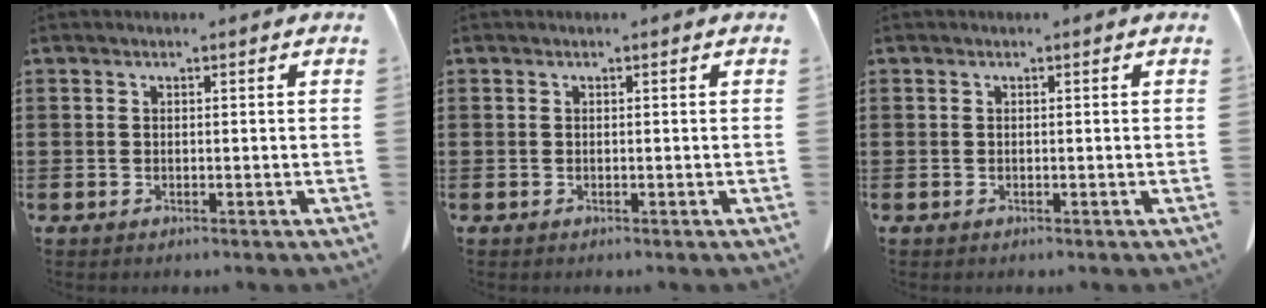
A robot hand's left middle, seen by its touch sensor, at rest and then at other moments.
{"total": 0.0}
{"total": 0.0}